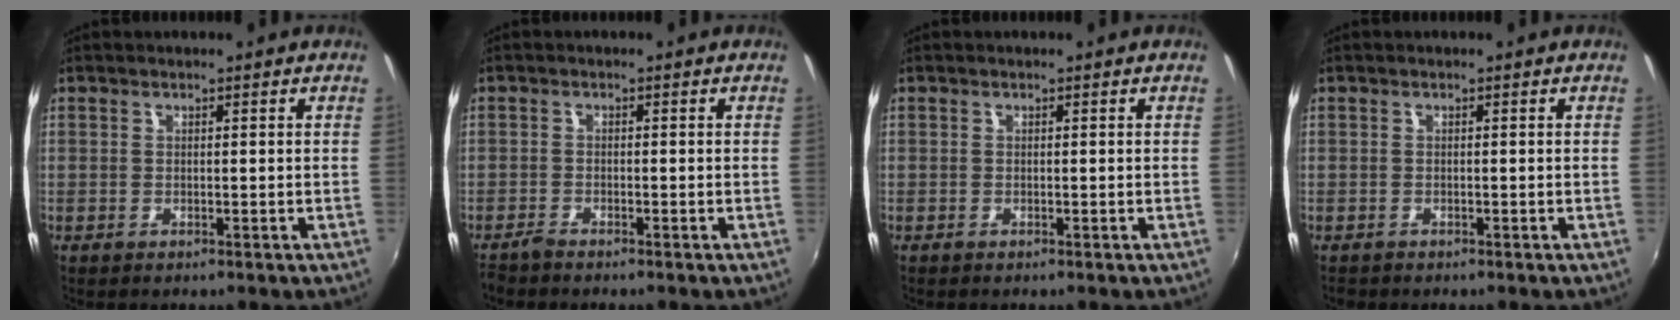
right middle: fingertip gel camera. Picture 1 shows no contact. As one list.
[{"total": 1.7, "force": [-1.6, 0.2, 0.3], "torque": [-0.014, -0.005, -0.034]}, {"total": 0.0}, {"total": 0.9, "force": [-0.8, 0.4, 0.1], "torque": [-0.007, -0.002, -0.013]}]